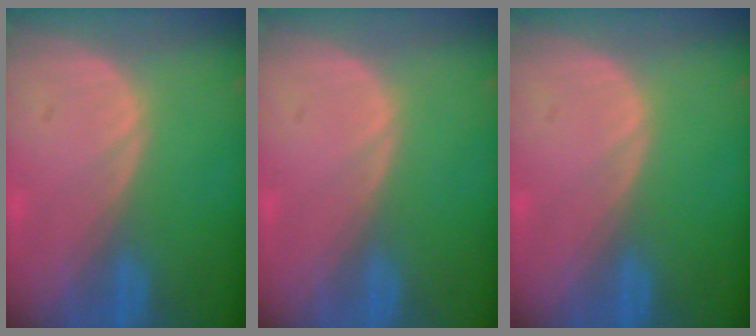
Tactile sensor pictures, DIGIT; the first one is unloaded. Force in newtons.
{"total": 0.0}
{"total": 0.0}